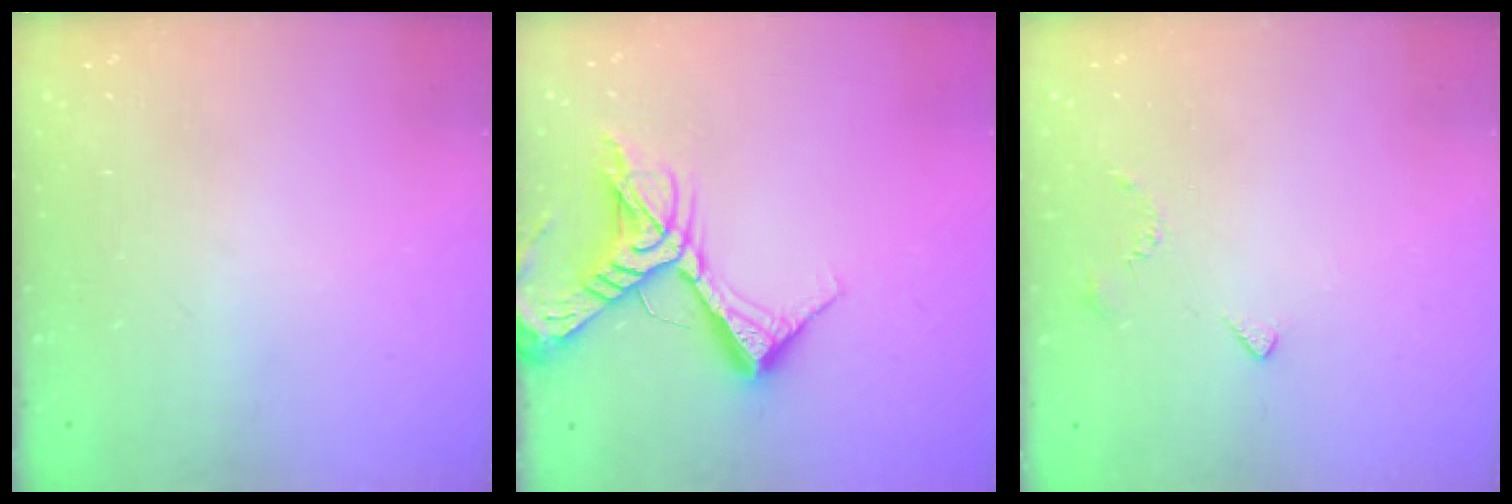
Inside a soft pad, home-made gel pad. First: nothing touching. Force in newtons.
{"total": 14.6, "press": 14.5, "slide": 1.6}
{"total": 3.0, "press": 2.9, "slide": 0.8}